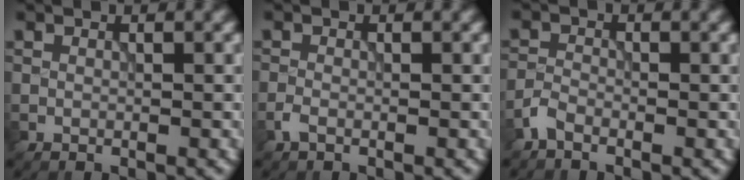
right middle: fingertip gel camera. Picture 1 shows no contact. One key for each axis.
{"total": 0.9, "fx": -0.6, "fy": 0.3, "fz": 0.6, "tx": -0.016, "ty": 0.000, "tz": -0.016}
{"total": 1.5, "fx": -1.2, "fy": 0.5, "fz": 0.7, "tx": -0.015, "ty": 0.002, "tz": -0.032}